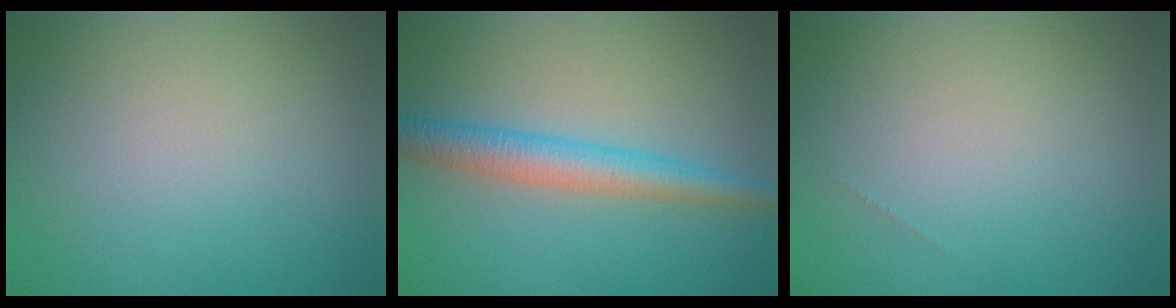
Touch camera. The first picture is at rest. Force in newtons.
{"total": 4.2, "press": 4.2, "slide": 0.1}
{"total": 0.0}